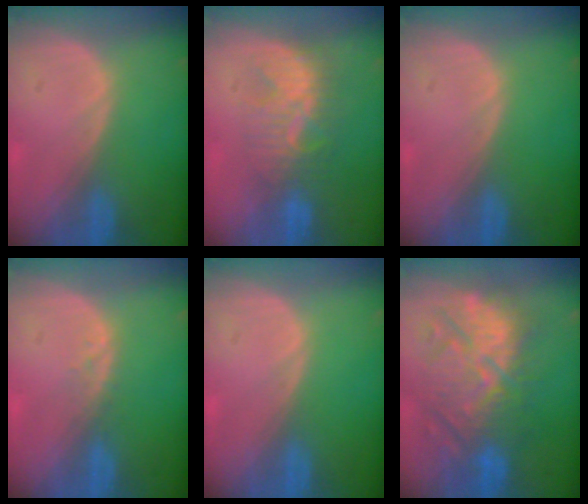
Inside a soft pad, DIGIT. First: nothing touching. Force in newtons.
{"total": 7.7, "press": 7.4, "slide": 2.3}
{"total": 0.0}
{"total": 1.3, "press": 1.3, "slide": 0.2}
{"total": 0.0}
{"total": 11.5, "press": 11.3, "slide": 2.5}